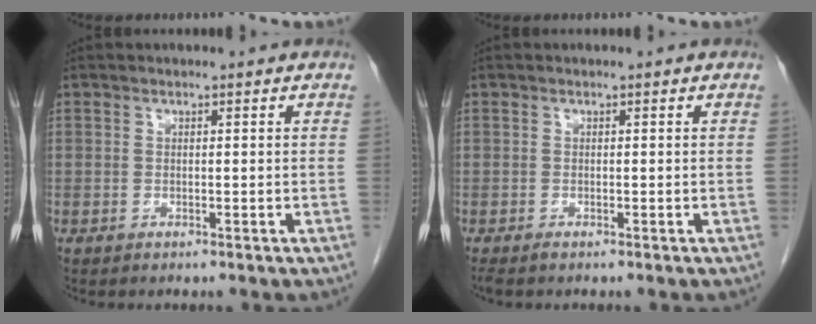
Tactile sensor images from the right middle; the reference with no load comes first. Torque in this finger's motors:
{"motor_torque": [0.47, 0.03, 0.00, 0.02]}